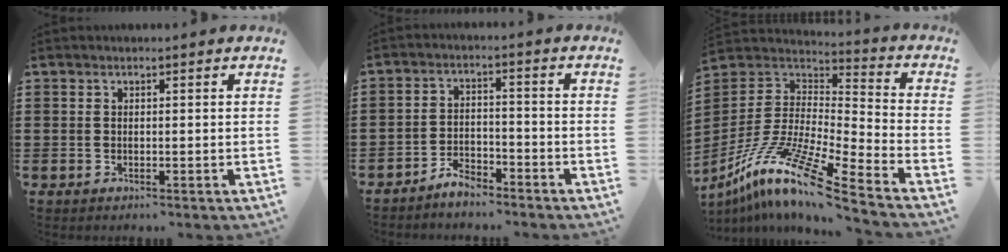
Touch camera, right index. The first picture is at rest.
{"total": 3.8, "force": [-3.6, 0.8, 0.5], "torque": [-0.013, 0.012, -0.074]}
{"total": 13.0, "force": [-9.3, 1.0, 9.0], "torque": [-0.193, 0.002, -0.187]}